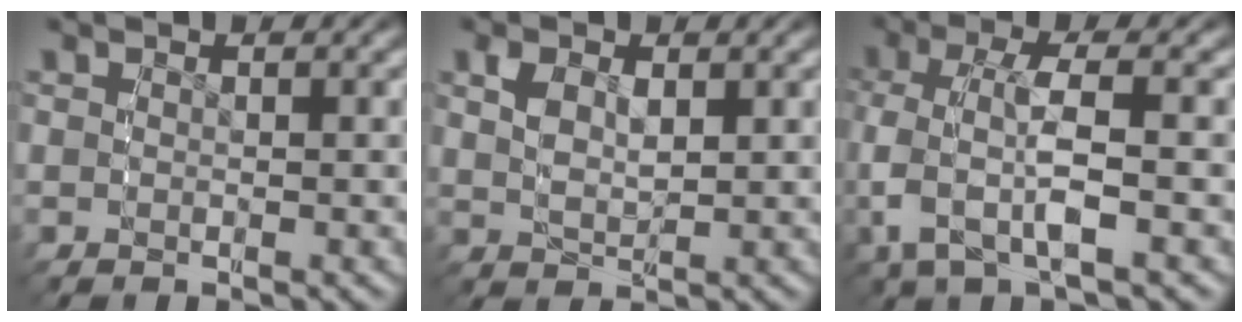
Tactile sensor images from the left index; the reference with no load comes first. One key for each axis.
{"total": 3.2, "fx": 0.8, "fy": 2.1, "fz": 2.2, "tx": -0.048, "ty": -0.007, "tz": 0.021}
{"total": 6.5, "fx": -0.1, "fy": 3.8, "fz": 5.3, "tx": -0.123, "ty": 0.001, "tz": -0.006}